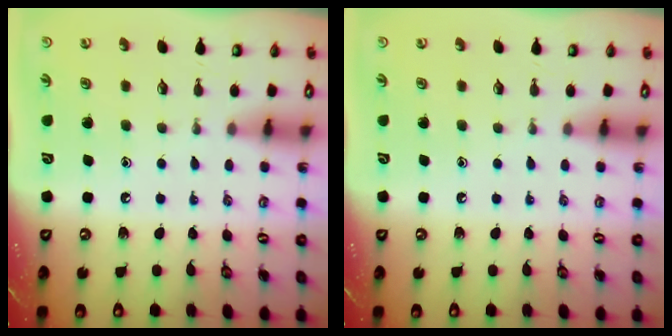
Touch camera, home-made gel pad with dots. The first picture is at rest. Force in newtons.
{"total": 0.0}